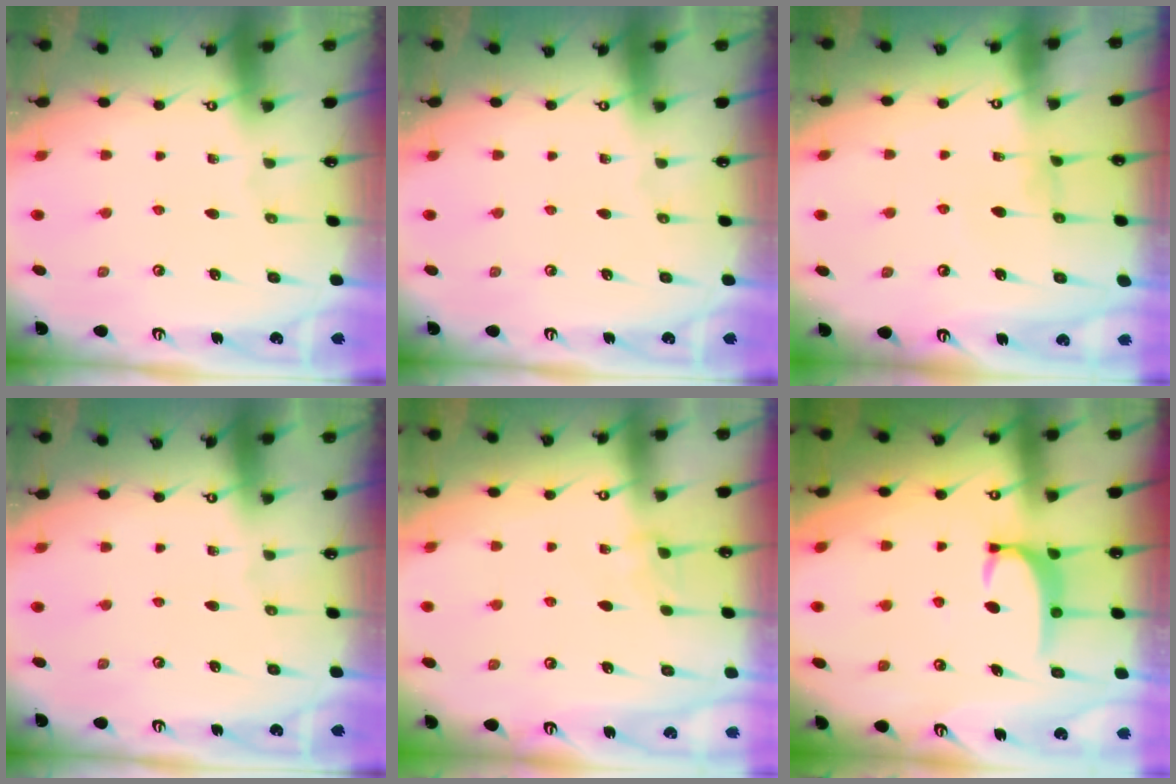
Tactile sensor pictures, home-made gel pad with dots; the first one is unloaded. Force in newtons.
{"total": 0.0}
{"total": 0.7, "press": 0.4, "slide": 0.5}
{"total": 0.0}
{"total": 2.4, "press": 2.4, "slide": 0.5}
{"total": 2.8, "press": 2.8, "slide": 0.5}